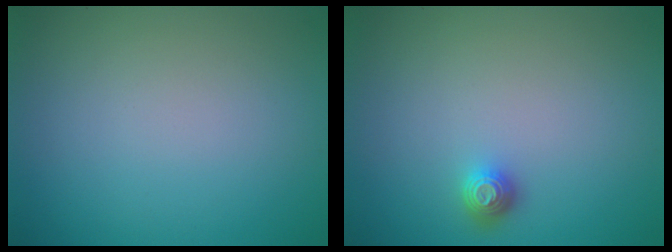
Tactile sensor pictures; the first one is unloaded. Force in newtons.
{"total": 1.2, "press": 1.1, "slide": 0.4}